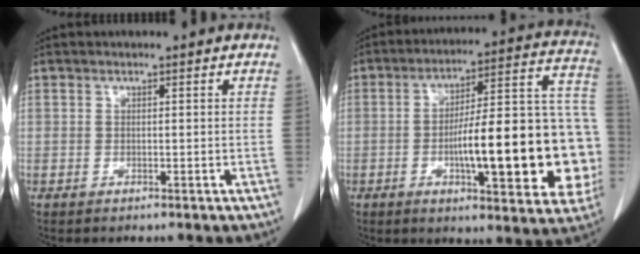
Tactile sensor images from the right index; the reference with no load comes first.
{"total": 24.1, "force": [-4.6, 5.1, 23.0], "torque": [-0.247, 0.035, -0.056]}